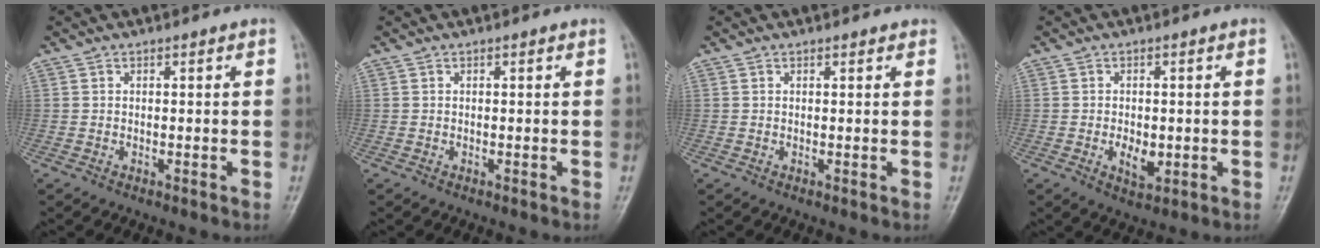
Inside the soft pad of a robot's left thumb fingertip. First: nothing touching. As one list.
[{"total": 0.0}, {"total": 0.8, "force": [0.6, 0.3, 0.3], "torque": [-0.003, -0.003, 0.005]}, {"total": 4.3, "force": [-0.8, 2.5, 3.4], "torque": [-0.048, -0.005, -0.008]}]